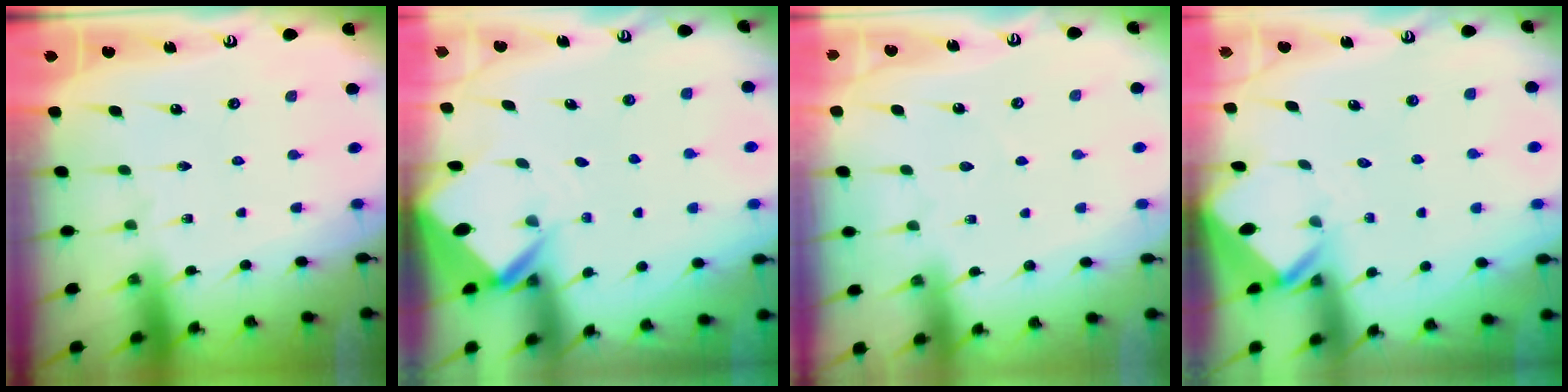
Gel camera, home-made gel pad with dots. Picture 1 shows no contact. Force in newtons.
{"total": 3.4, "press": 3.4, "slide": 0.2}
{"total": 2.2, "press": 2.2, "slide": 0.3}
{"total": 2.7, "press": 2.7, "slide": 0.1}